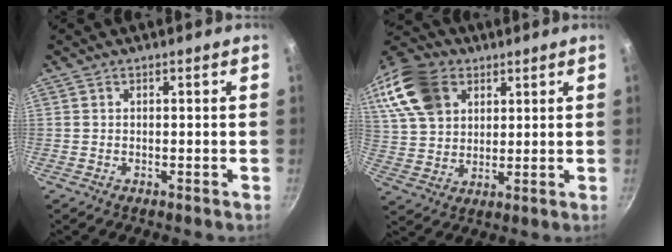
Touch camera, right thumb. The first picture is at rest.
{"total": 16.8, "force": [7.4, 12.0, 9.1], "torque": [-0.167, -0.002, 0.140]}